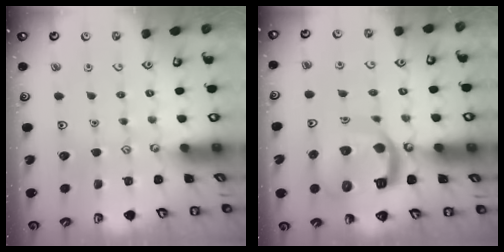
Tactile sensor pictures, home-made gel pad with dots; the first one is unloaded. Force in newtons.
{"total": 14.7, "press": 14.6, "slide": 1.8}